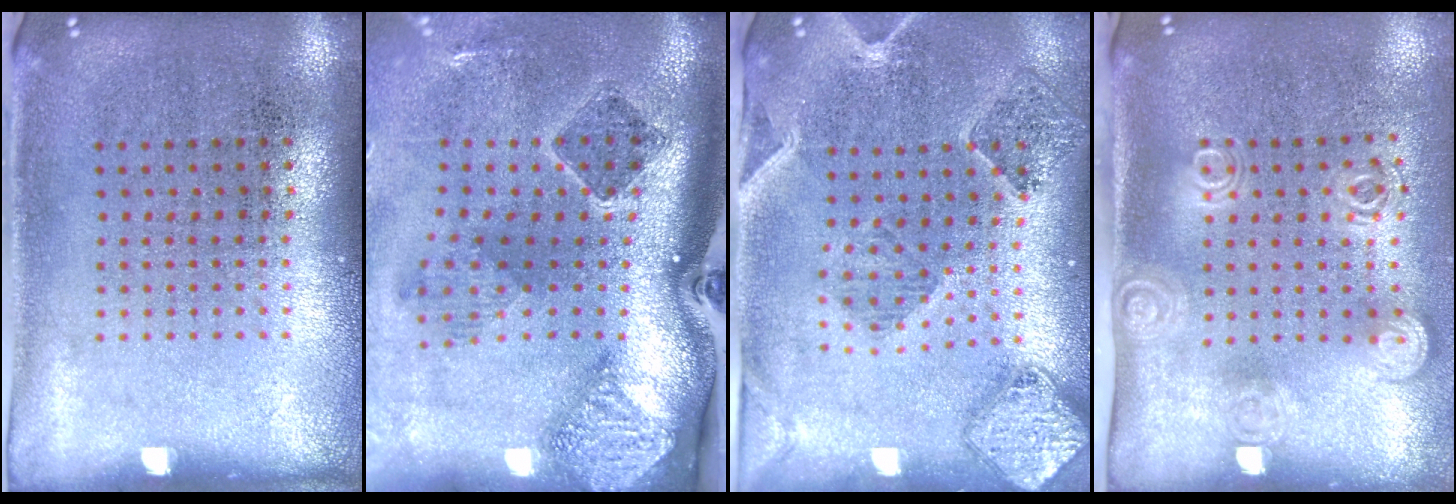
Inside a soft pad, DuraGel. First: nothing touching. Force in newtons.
{"total": 2.8, "press": 1.9, "slide": 2.1}
{"total": 1.4, "press": 1.4, "slide": 0.3}
{"total": 1.9, "press": 1.3, "slide": 1.3}